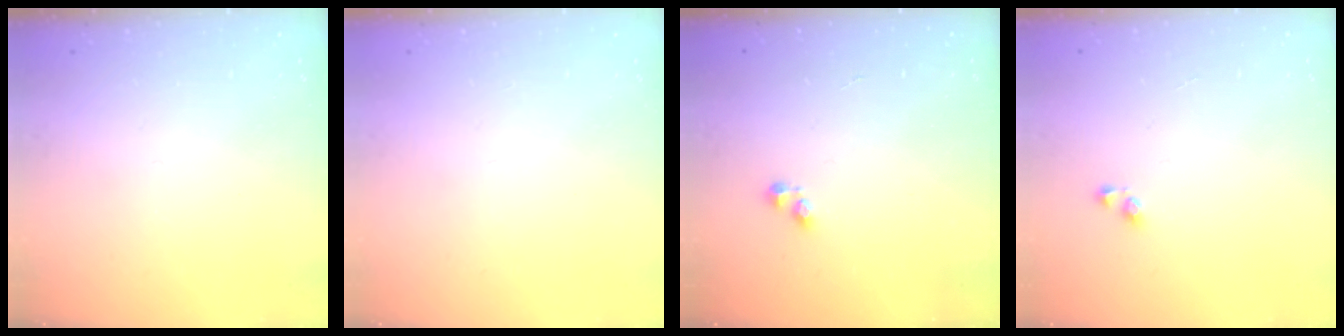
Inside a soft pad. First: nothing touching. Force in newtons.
{"total": 0.0}
{"total": 2.3, "press": 2.2, "slide": 0.3}
{"total": 2.9, "press": 2.9, "slide": 0.3}